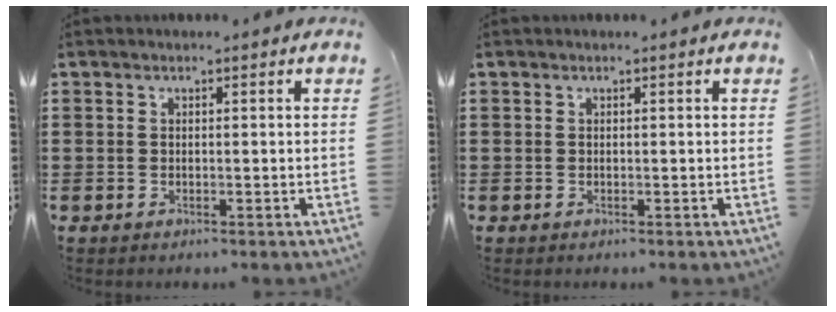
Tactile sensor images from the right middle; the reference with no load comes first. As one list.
[{"total": 0.0}]